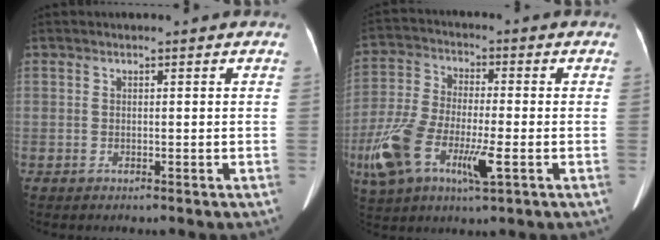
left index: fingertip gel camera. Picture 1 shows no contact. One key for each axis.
{"total": 13.2, "fx": -4.6, "fy": 4.7, "fz": 11.5, "tx": -0.253, "ty": -0.006, "tz": -0.083}